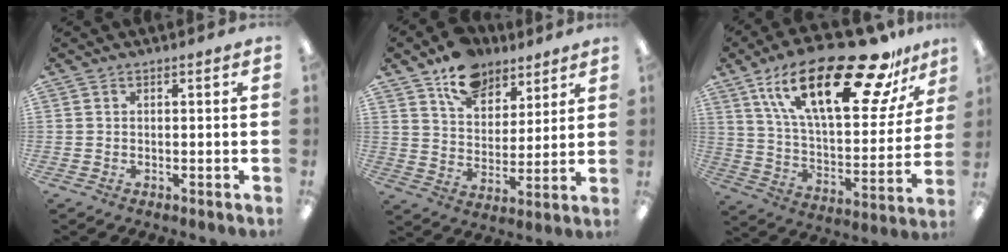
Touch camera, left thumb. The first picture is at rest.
{"total": 12.5, "force": [8.8, 7.6, 4.6], "torque": [-0.069, -0.047, 0.162]}
{"total": 29.6, "force": [18.3, 10.2, 20.9], "torque": [-0.337, -0.099, 0.302]}